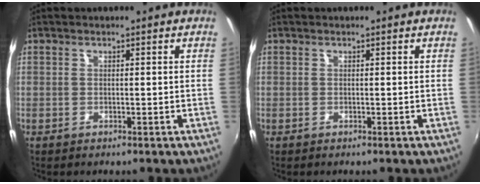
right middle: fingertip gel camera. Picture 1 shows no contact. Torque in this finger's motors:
{"motor_torque": [0.02, 0.10, 0.00, 0.01]}